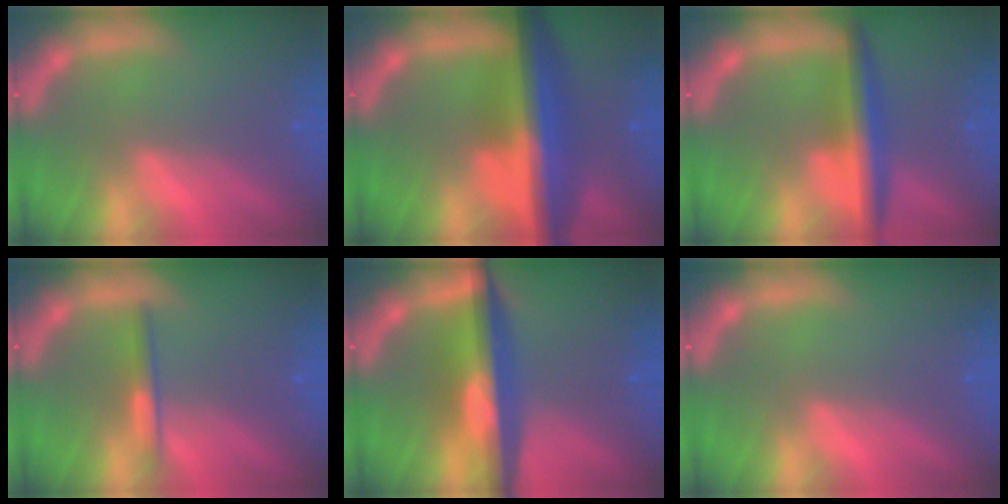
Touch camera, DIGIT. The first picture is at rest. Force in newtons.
{"total": 10.0}
{"total": 5.0}
{"total": 2.0}
{"total": 8.1}
{"total": 0.0}